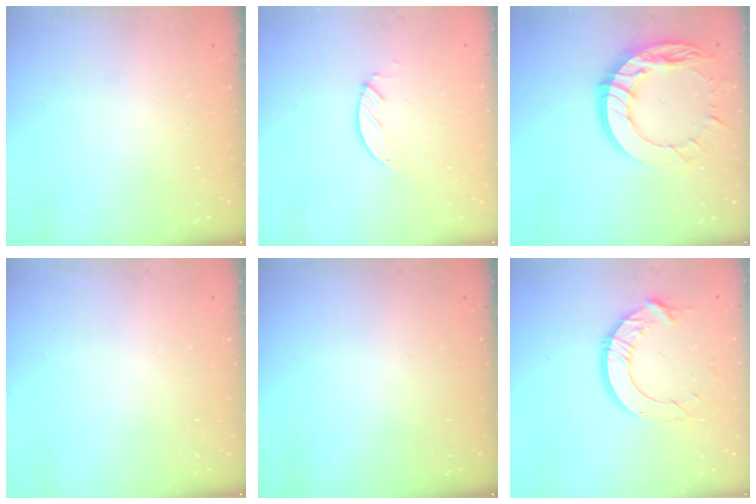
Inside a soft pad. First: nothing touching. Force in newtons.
{"total": 3.4, "press": 3.4, "slide": 0.4}
{"total": 16.7, "press": 16.6, "slide": 1.6}
{"total": 0.0}
{"total": 0.0}
{"total": 11.2, "press": 11.1, "slide": 1.3}